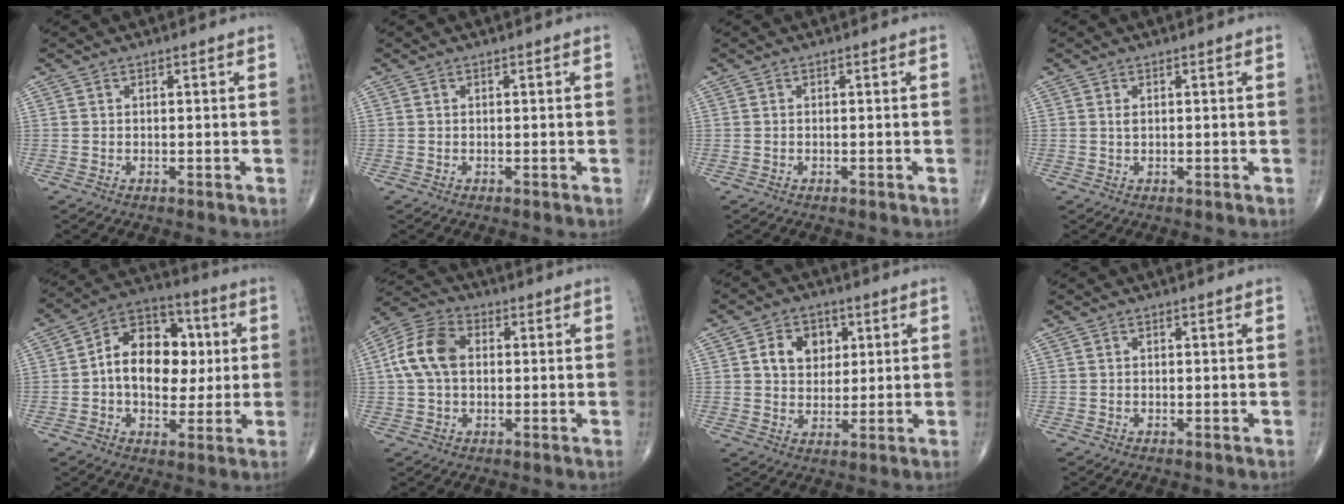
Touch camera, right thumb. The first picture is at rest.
{"total": 0.0}
{"total": 0.0}
{"total": 0.8, "force": [0.3, 0.4, 0.7], "torque": [-0.012, 0.000, 0.007]}
{"total": 16.2, "force": [1.1, 11.0, 11.8], "torque": [-0.140, 0.025, 0.010]}
{"total": 10.3, "force": [1.0, 7.0, 7.5], "torque": [-0.152, 0.027, 0.013]}
{"total": 7.8, "force": [2.2, 6.1, 4.3], "torque": [-0.036, -0.005, 0.037]}
{"total": 0.0}